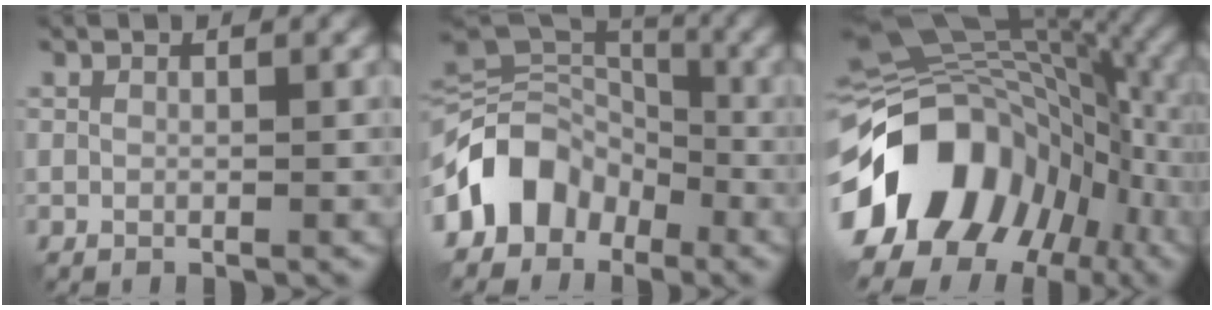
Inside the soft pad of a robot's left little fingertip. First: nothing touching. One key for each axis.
{"total": 8.0, "fx": -4.2, "fy": 5.8, "fz": 3.5, "tx": -0.051, "ty": 0.008, "tz": -0.099}
{"total": 17.0, "fx": -5.3, "fy": 11.9, "fz": 10.8, "tx": -0.189, "ty": -0.002, "tz": -0.102}